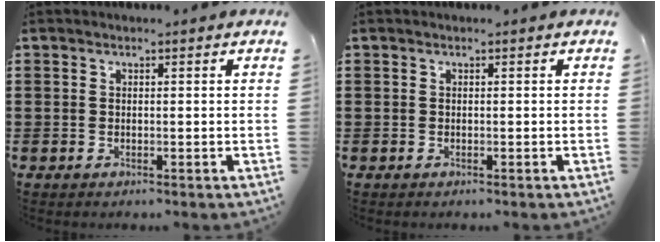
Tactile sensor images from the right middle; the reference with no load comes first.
{"total": 0.0}